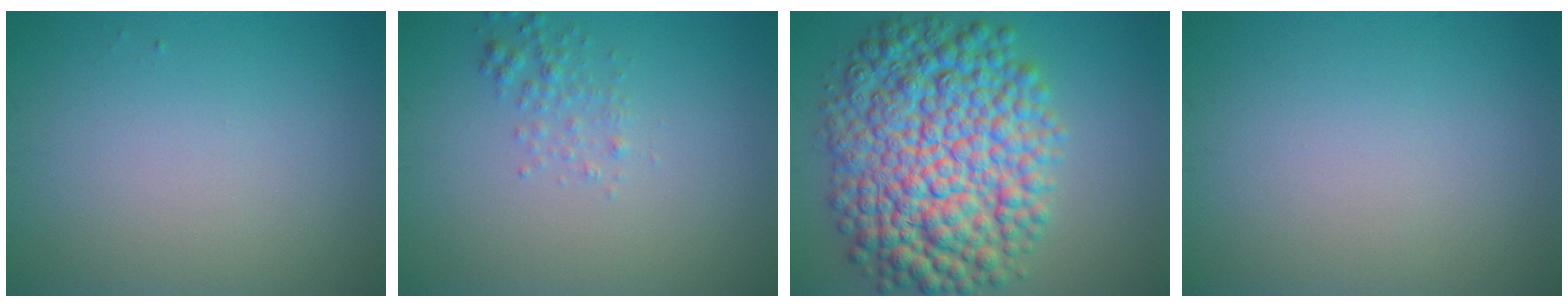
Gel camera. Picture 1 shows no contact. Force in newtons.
{"total": 1.6, "press": 1.5, "slide": 0.2}
{"total": 12.9, "press": 12.9, "slide": 0.1}
{"total": 0.0}